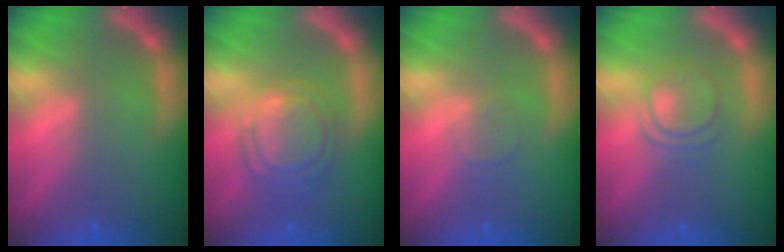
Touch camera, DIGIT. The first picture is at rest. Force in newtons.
{"total": 6.5}
{"total": 1.4}
{"total": 3.5}